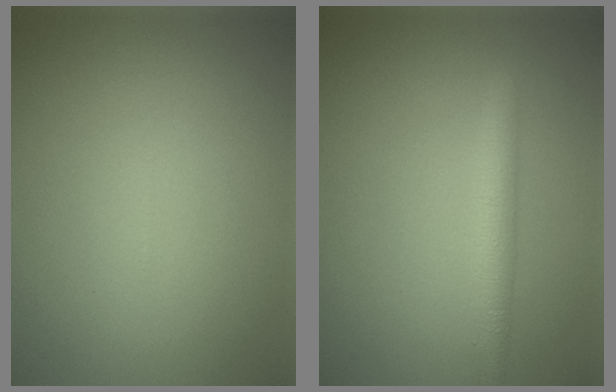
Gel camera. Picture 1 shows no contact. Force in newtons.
{"total": 3.0, "press": 3.0, "slide": 0.1}